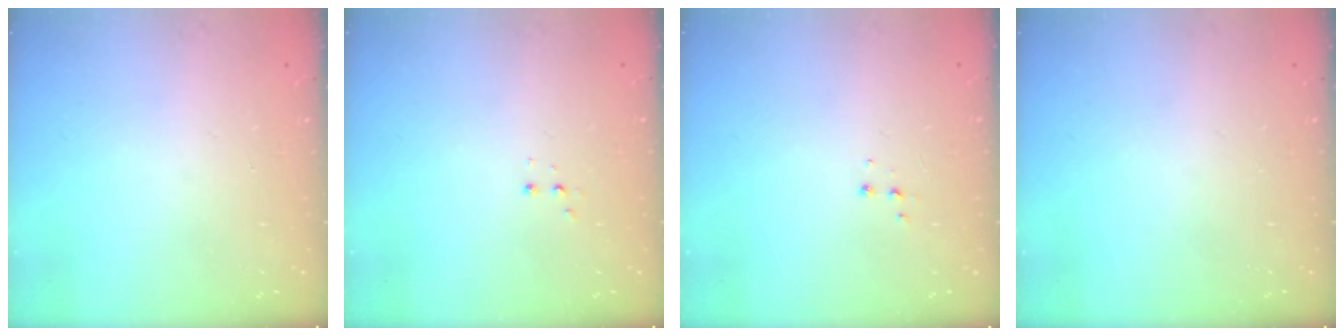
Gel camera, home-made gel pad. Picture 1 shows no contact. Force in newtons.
{"total": 2.8, "press": 2.7, "slide": 0.5}
{"total": 3.3, "press": 3.3, "slide": 0.5}
{"total": 0.0}